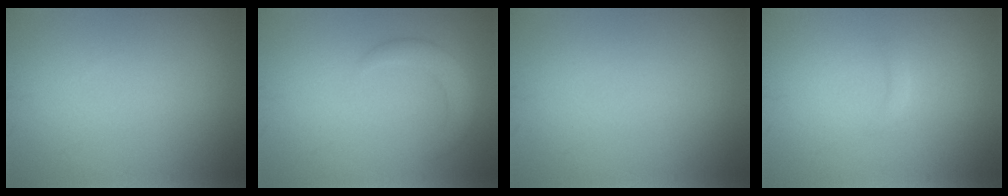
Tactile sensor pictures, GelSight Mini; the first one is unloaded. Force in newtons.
{"total": 2.5, "press": 2.5, "slide": 0.1}
{"total": 0.0}
{"total": 0.7, "press": 0.7, "slide": 0.1}